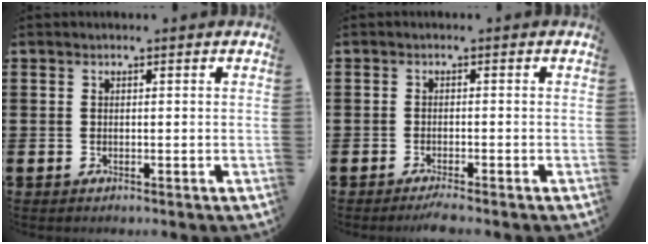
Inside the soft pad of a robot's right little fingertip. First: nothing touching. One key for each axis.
{"total": 1.3, "fx": -1.0, "fy": -0.1, "fz": 0.8, "tx": -0.012, "ty": 0.000, "tz": -0.020}